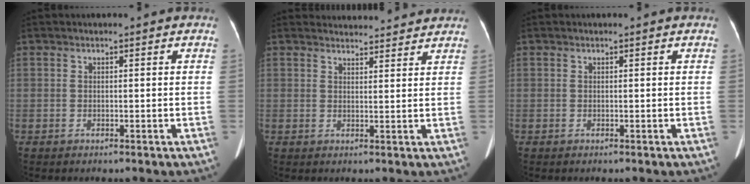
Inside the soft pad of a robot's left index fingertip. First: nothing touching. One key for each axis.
{"total": 7.9, "fx": 7.8, "fy": 1.1, "fz": 0.9, "tx": 0.000, "ty": 0.004, "tz": 0.087}
{"total": 0.0}